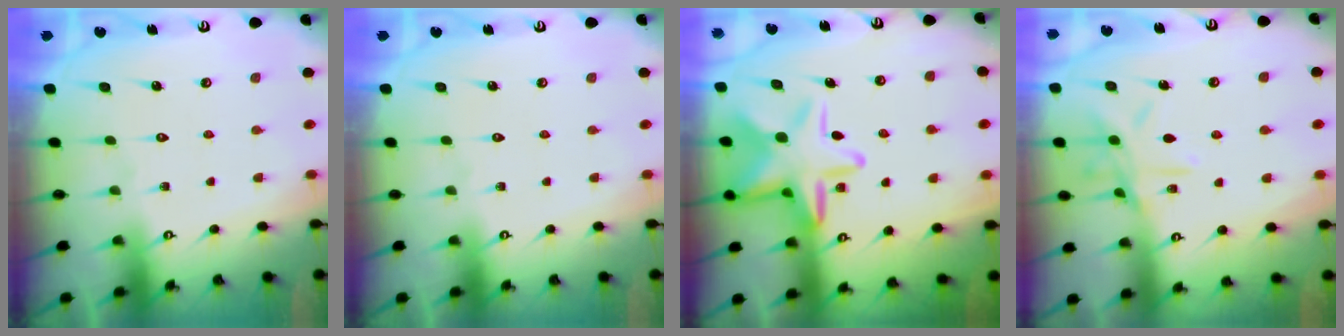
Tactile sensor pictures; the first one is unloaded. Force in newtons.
{"total": 0.0}
{"total": 15.3, "press": 15.2, "slide": 1.4}
{"total": 10.8, "press": 10.8, "slide": 0.8}